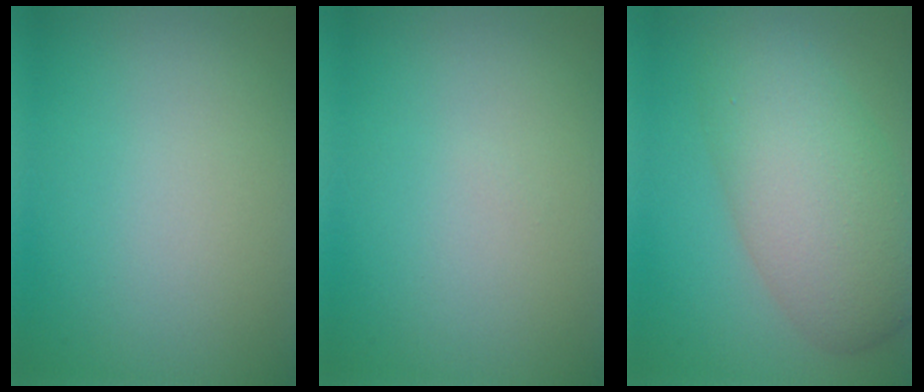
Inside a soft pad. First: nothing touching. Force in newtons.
{"total": 0.0}
{"total": 8.0, "press": 8.0, "slide": 0.4}